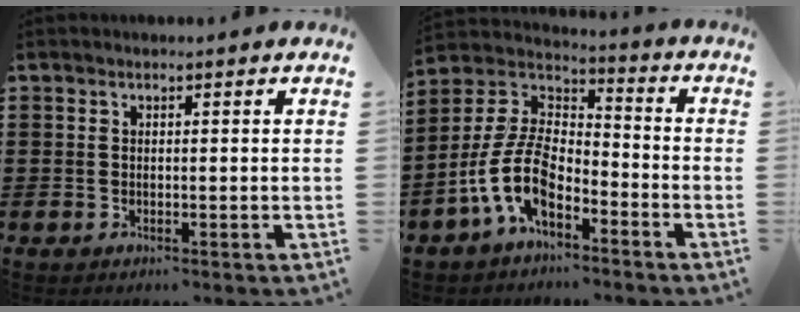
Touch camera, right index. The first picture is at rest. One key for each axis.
{"total": 10.9, "fx": -5.6, "fy": 5.3, "fz": 7.7, "tx": -0.201, "ty": -0.009, "tz": -0.118}